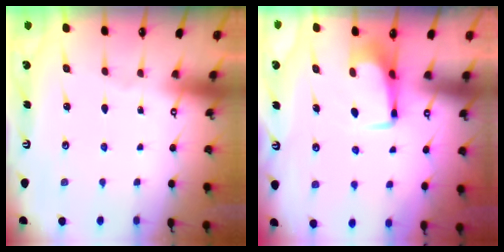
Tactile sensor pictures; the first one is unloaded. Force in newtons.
{"total": 3.7, "press": 3.7, "slide": 0.3}